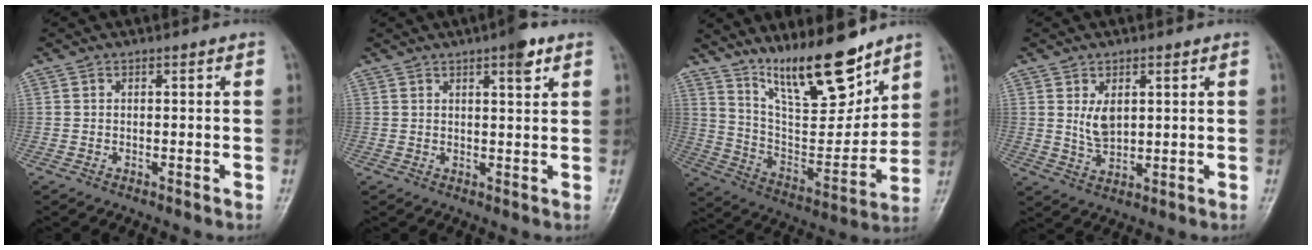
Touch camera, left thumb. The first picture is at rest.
{"total": 4.5, "force": [2.6, 1.1, 3.5], "torque": [-0.045, -0.011, 0.034]}
{"total": 18.0, "force": [13.2, 5.1, 11.0], "torque": [-0.138, -0.087, 0.238]}
{"total": 4.8, "force": [1.5, 2.9, 3.5], "torque": [-0.052, -0.015, 0.034]}